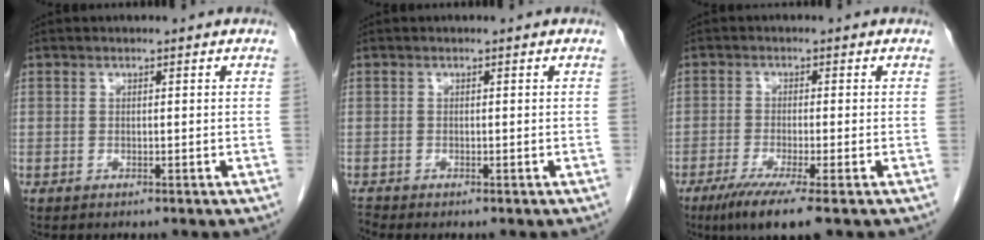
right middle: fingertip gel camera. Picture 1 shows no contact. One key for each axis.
{"total": 0.5, "fx": -0.5, "fy": -0.2, "fz": -0.1, "tx": 0.000, "ty": -0.006, "tz": -0.011}
{"total": 6.7, "fx": -4.2, "fy": -0.1, "fz": 5.2, "tx": -0.091, "ty": -0.020, "tz": -0.074}